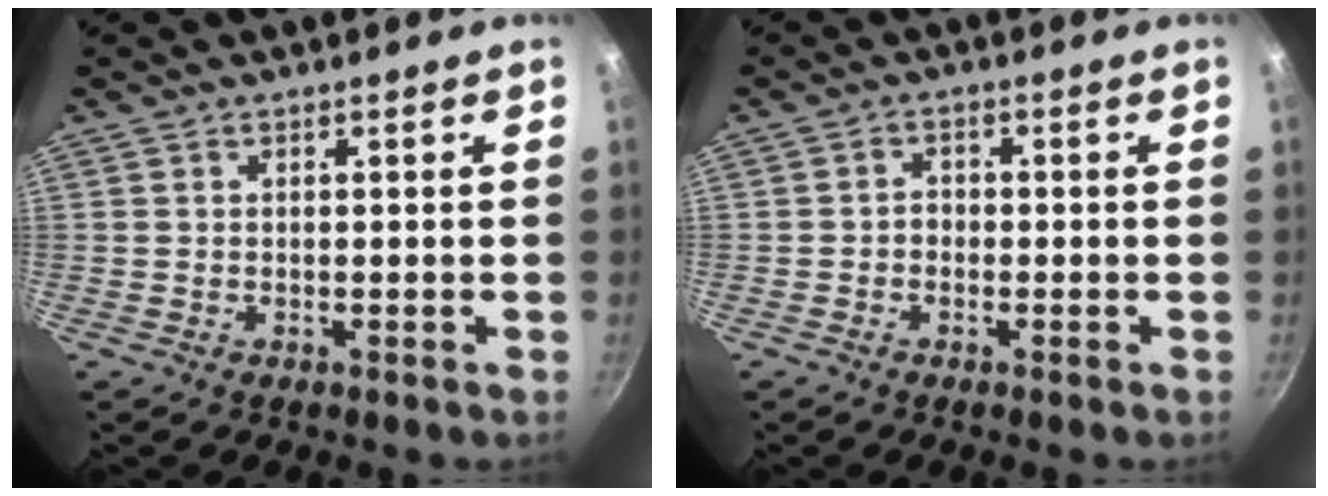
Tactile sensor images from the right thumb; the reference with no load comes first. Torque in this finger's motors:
{"motor_torque": [-0.27, 0.29, -0.04, 0.18, 0.00]}